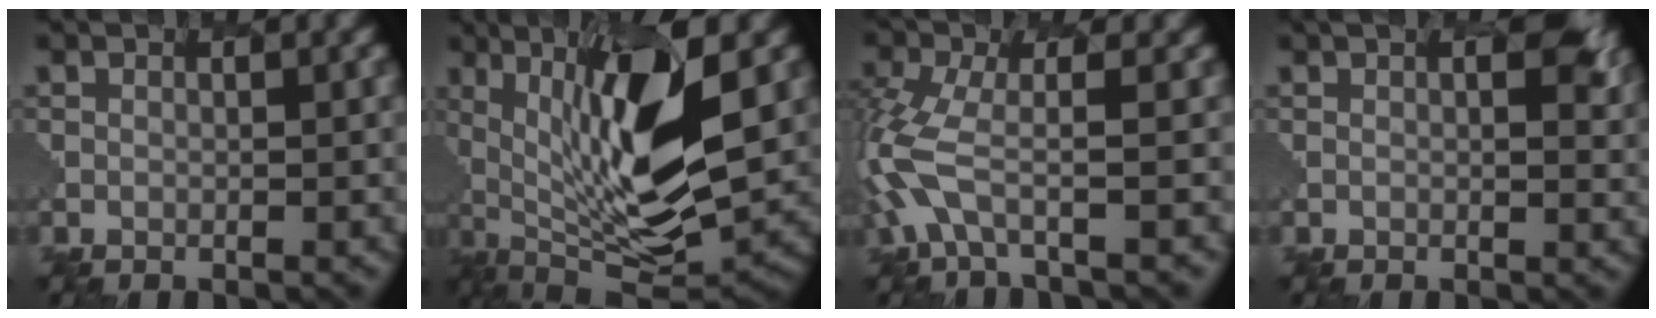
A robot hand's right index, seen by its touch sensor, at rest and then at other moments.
{"total": 10.0, "force": [2.8, 2.1, 9.4], "torque": [-0.211, 0.004, 0.035]}
{"total": 4.0, "force": [-1.7, 1.4, 3.3], "torque": [-0.135, 0.009, -0.065]}
{"total": 1.6, "force": [1.6, -0.2, -0.4], "torque": [0.001, 0.019, 0.000]}